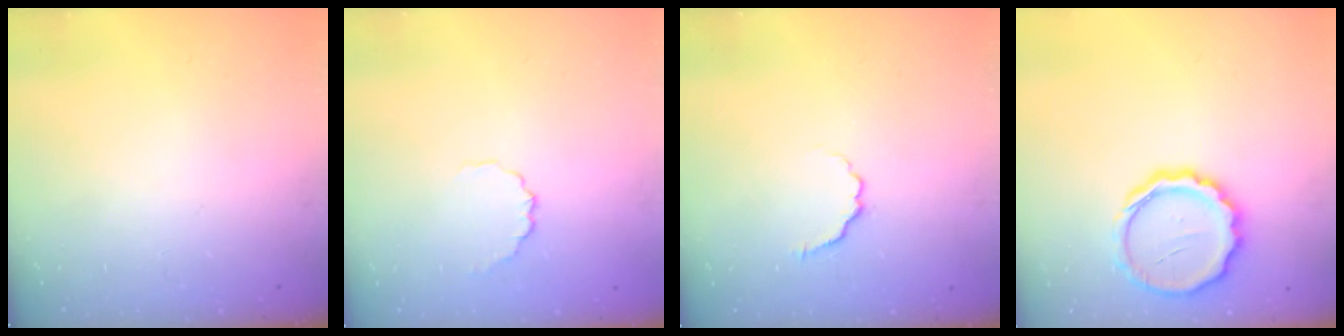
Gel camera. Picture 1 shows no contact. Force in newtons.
{"total": 4.2, "press": 3.9, "slide": 1.4}
{"total": 3.7, "press": 3.5, "slide": 1.1}
{"total": 12.5, "press": 12.2, "slide": 2.7}